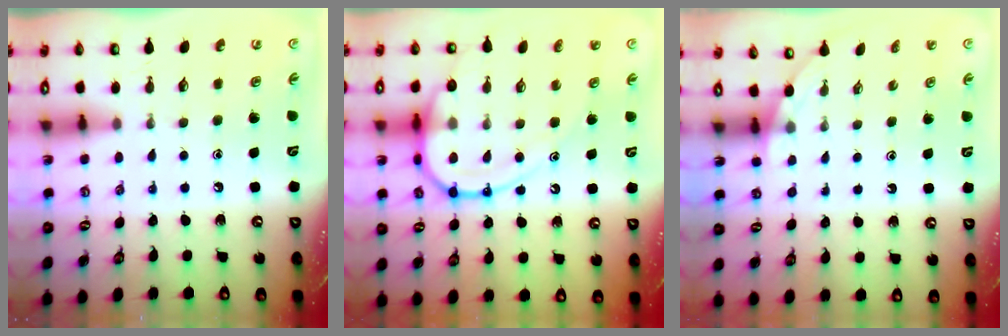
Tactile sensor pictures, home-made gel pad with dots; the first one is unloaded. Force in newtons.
{"total": 13.5, "press": 13.5, "slide": 0.8}
{"total": 0.9, "press": 0.9, "slide": 0.2}